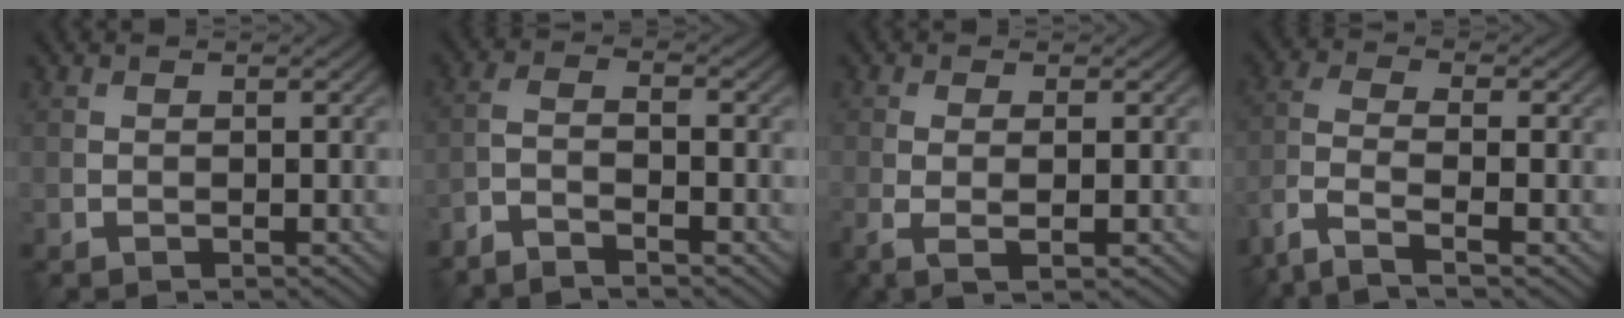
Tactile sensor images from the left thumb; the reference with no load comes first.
{"total": 3.3, "force": [-2.7, 0.3, 1.8], "torque": [-0.036, 0.001, -0.065]}
{"total": 3.0, "force": [-0.5, 0.6, 2.9], "torque": [-0.061, -0.002, -0.010]}
{"total": 6.2, "force": [-4.1, 1.5, 4.3], "torque": [-0.090, -0.002, -0.094]}